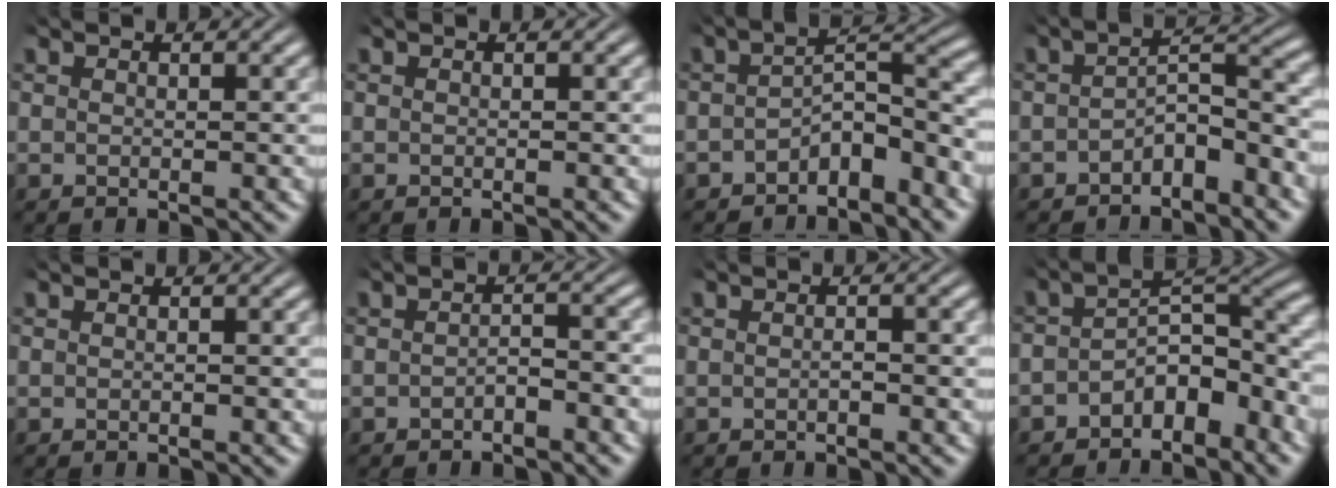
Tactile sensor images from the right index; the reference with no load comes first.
{"total": 0.0}
{"total": 4.1, "force": [-2.8, 1.3, 2.7], "torque": [-0.026, -0.007, -0.043]}
{"total": 3.5, "force": [-2.6, 0.9, 2.2], "torque": [-0.024, -0.008, -0.040]}
{"total": 0.0}
{"total": 1.6, "force": [-1.3, 0.4, 0.9], "torque": [-0.011, -0.007, -0.020]}
{"total": 0.8, "force": [-0.5, 0.1, 0.6], "torque": [-0.013, 0.001, -0.011]}
{"total": 5.3, "force": [-2.8, 2.3, 3.8], "torque": [-0.046, -0.010, -0.042]}